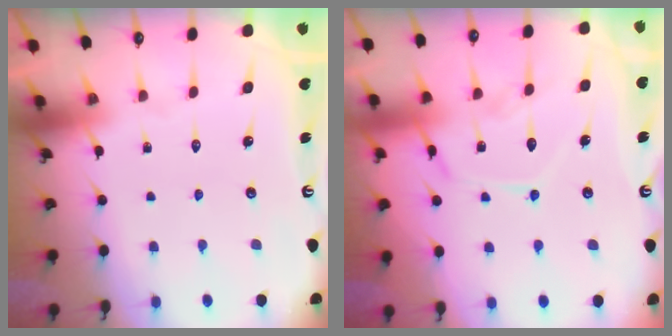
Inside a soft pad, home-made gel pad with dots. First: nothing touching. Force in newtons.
{"total": 13.1, "press": 13.0, "slide": 1.0}